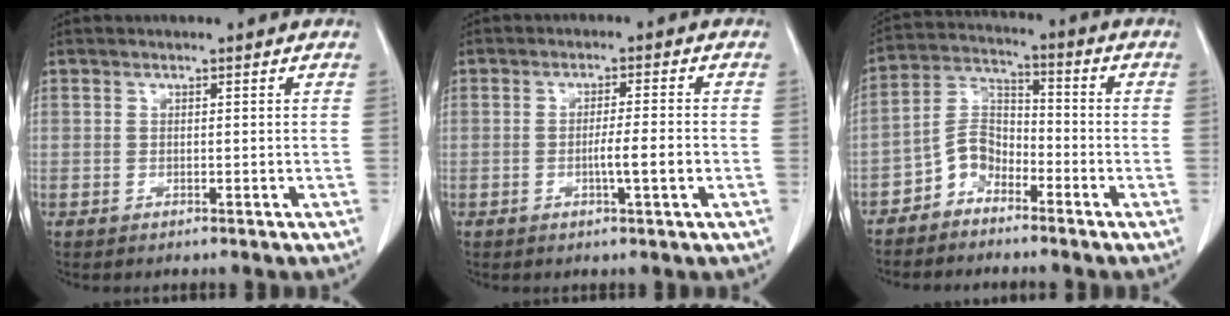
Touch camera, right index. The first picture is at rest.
{"total": 4.3, "force": [-1.2, -0.2, 4.2], "torque": [-0.067, -0.003, -0.018]}
{"total": 5.9, "force": [-3.8, 3.7, 2.6], "torque": [-0.052, 0.016, -0.081]}